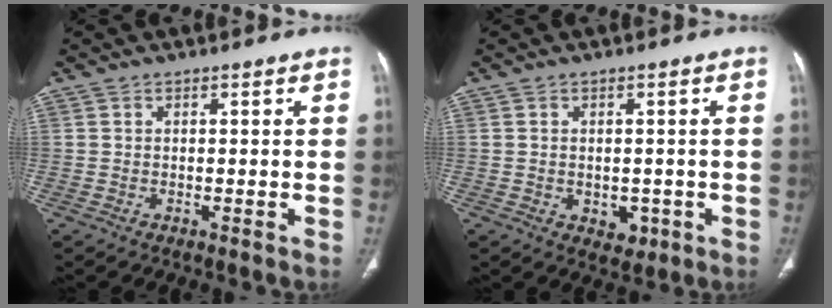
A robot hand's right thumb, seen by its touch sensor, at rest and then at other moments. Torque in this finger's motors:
{"motor_torque": [-0.35, 0.35, -0.49, 0.08, -0.05]}